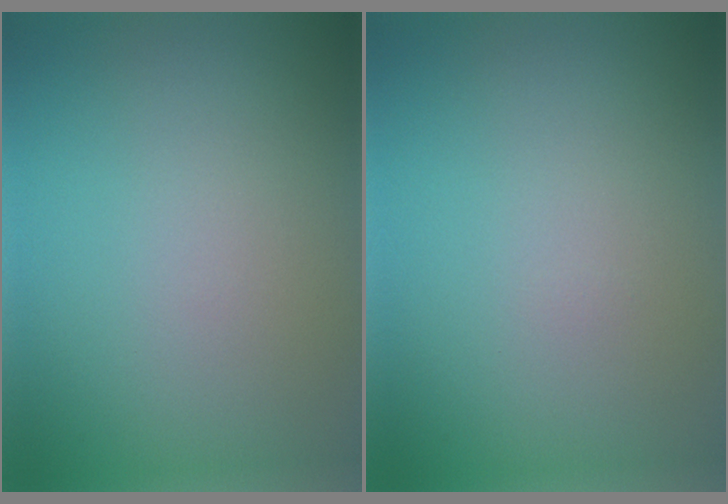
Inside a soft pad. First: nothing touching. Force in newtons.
{"total": 0.0}